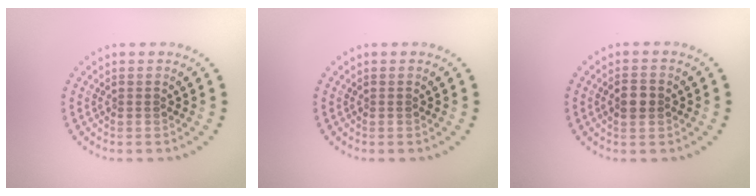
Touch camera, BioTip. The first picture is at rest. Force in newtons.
{"total": 0.0}
{"total": 2.0, "press": 2.0, "slide": 0.1}